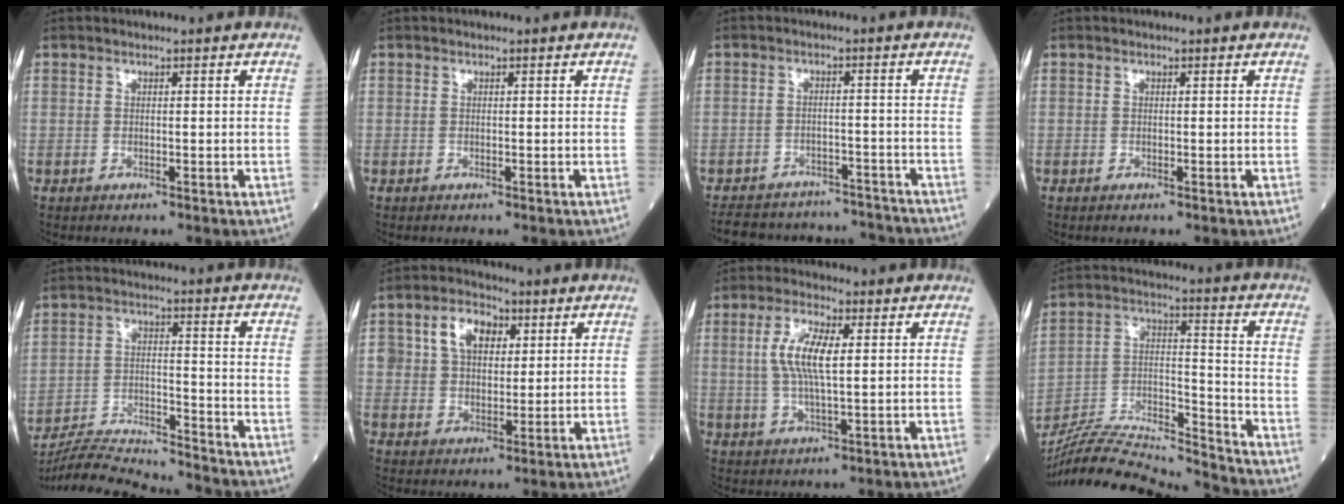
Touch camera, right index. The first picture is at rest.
{"total": 0.0}
{"total": 15.0, "force": [-14.1, 4.4, 2.7], "torque": [-0.050, 0.022, -0.182]}
{"total": 0.0}
{"total": 15.0, "force": [-14.5, -0.2, 3.5], "torque": [-0.060, -0.002, -0.235]}
{"total": 7.8, "force": [2.7, 5.3, 5.1], "torque": [-0.093, 0.022, 0.052]}
{"total": 7.7, "force": [1.4, 1.8, 7.4], "torque": [-0.155, 0.005, 0.029]}
{"total": 20.0, "force": [-19.2, 0.2, 5.8], "torque": [-0.124, 0.011, -0.324]}